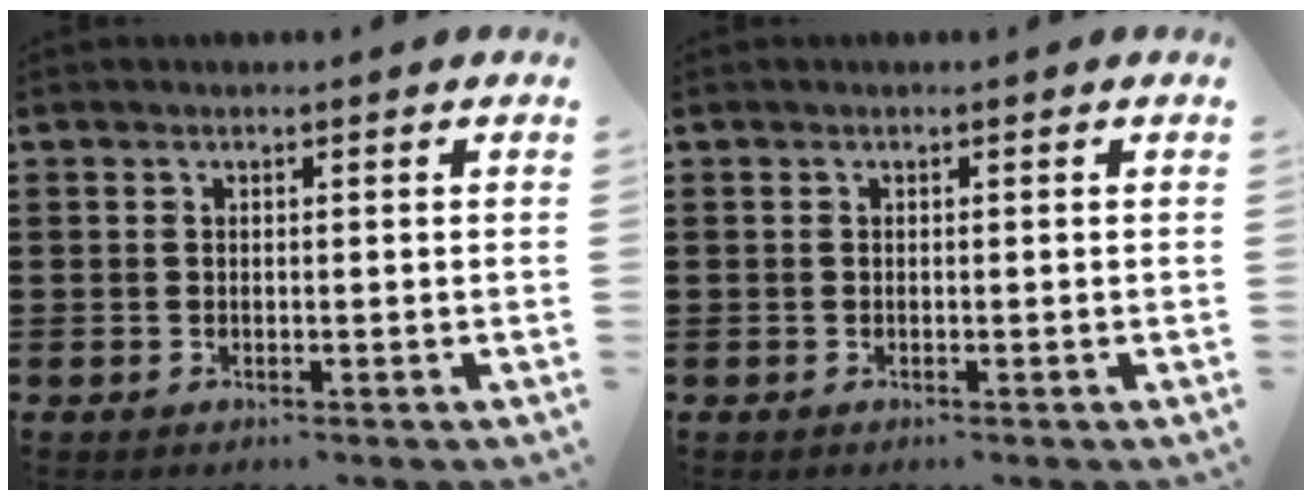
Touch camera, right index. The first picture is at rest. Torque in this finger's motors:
{"motor_torque": [0.00, 0.00, 0.00, -0.01]}